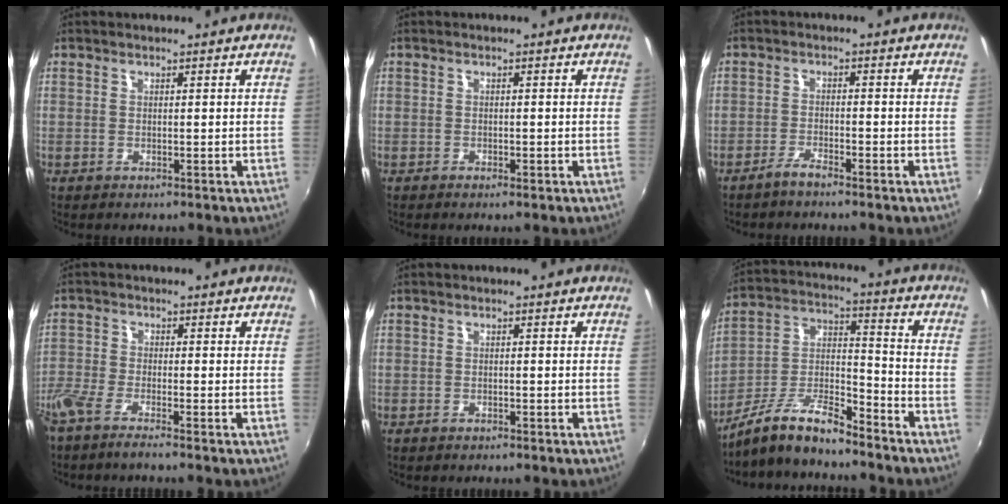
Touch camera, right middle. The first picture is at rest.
{"total": 1.1, "force": [-0.8, 0.5, 0.6], "torque": [-0.012, -0.005, -0.014]}
{"total": 2.8, "force": [-2.5, 0.3, 1.3], "torque": [-0.042, -0.001, -0.048]}
{"total": 5.4, "force": [-4.5, 0.3, 3.0], "torque": [-0.081, -0.017, -0.093]}
{"total": 1.0, "force": [-0.9, 0.5, 0.1], "torque": [-0.006, -0.001, -0.016]}
{"total": 12.3, "force": [-9.9, 2.7, 6.8], "torque": [-0.148, 0.009, -0.190]}